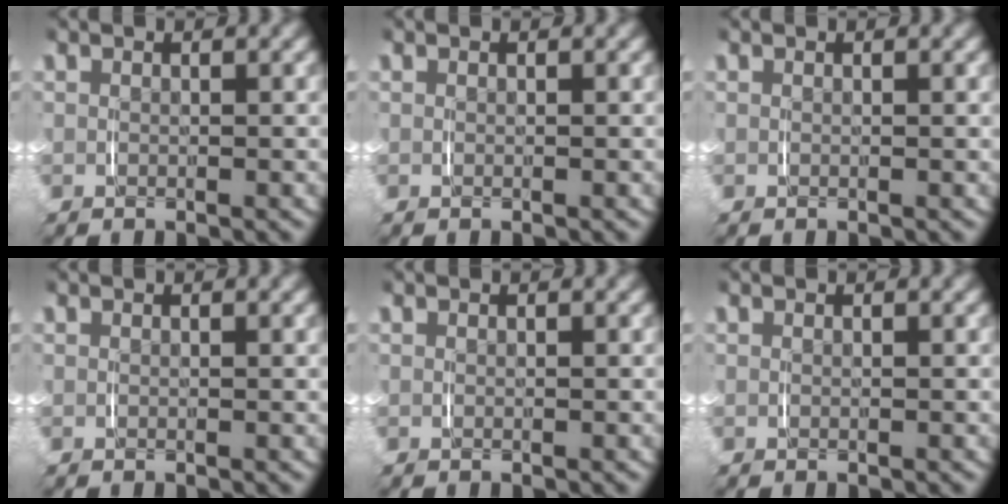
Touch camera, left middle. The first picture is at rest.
{"total": 0.0}
{"total": 0.0}
{"total": 0.0}
{"total": 0.0}
{"total": 0.0}